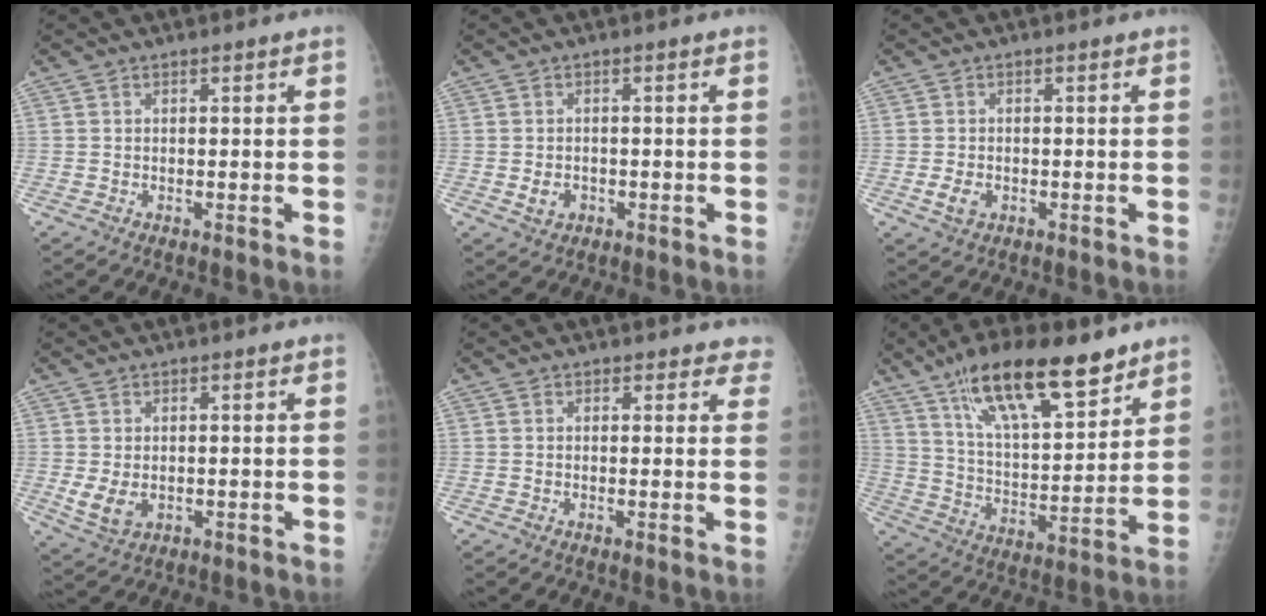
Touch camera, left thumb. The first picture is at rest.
{"total": 2.7, "force": [-0.7, 2.2, 1.4], "torque": [-0.019, 0.002, -0.005]}
{"total": 2.7, "force": [-0.8, 1.9, 1.8], "torque": [-0.034, -0.001, -0.012]}
{"total": 4.5, "force": [-0.3, 3.2, 3.1], "torque": [-0.056, -0.012, 0.006]}
{"total": 3.7, "force": [3.1, 2.0, 0.0], "torque": [0.040, -0.013, 0.013]}
{"total": 20.7, "force": [13.6, 7.0, 14.0], "torque": [-0.209, -0.053, 0.236]}